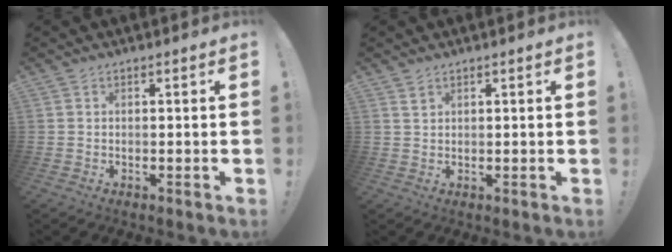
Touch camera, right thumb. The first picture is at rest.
{"total": 1.6, "force": [1.2, 0.9, 0.6], "torque": [0.001, -0.006, 0.020]}